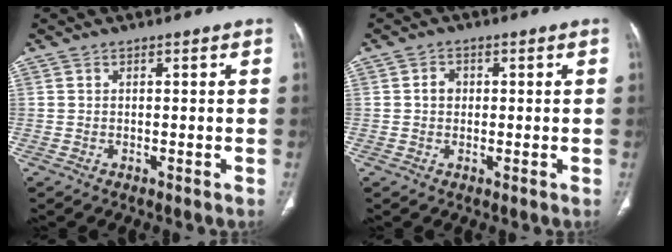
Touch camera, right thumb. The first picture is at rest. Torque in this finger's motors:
{"motor_torque": [-0.31, 0.11, 0.31, -0.08, -0.03]}